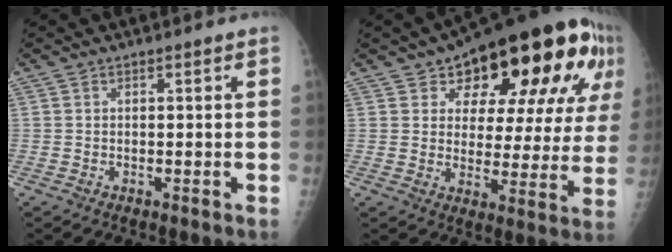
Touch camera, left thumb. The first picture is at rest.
{"total": 24.5, "force": [13.1, 11.8, 17.1], "torque": [-0.205, -0.014, 0.178]}